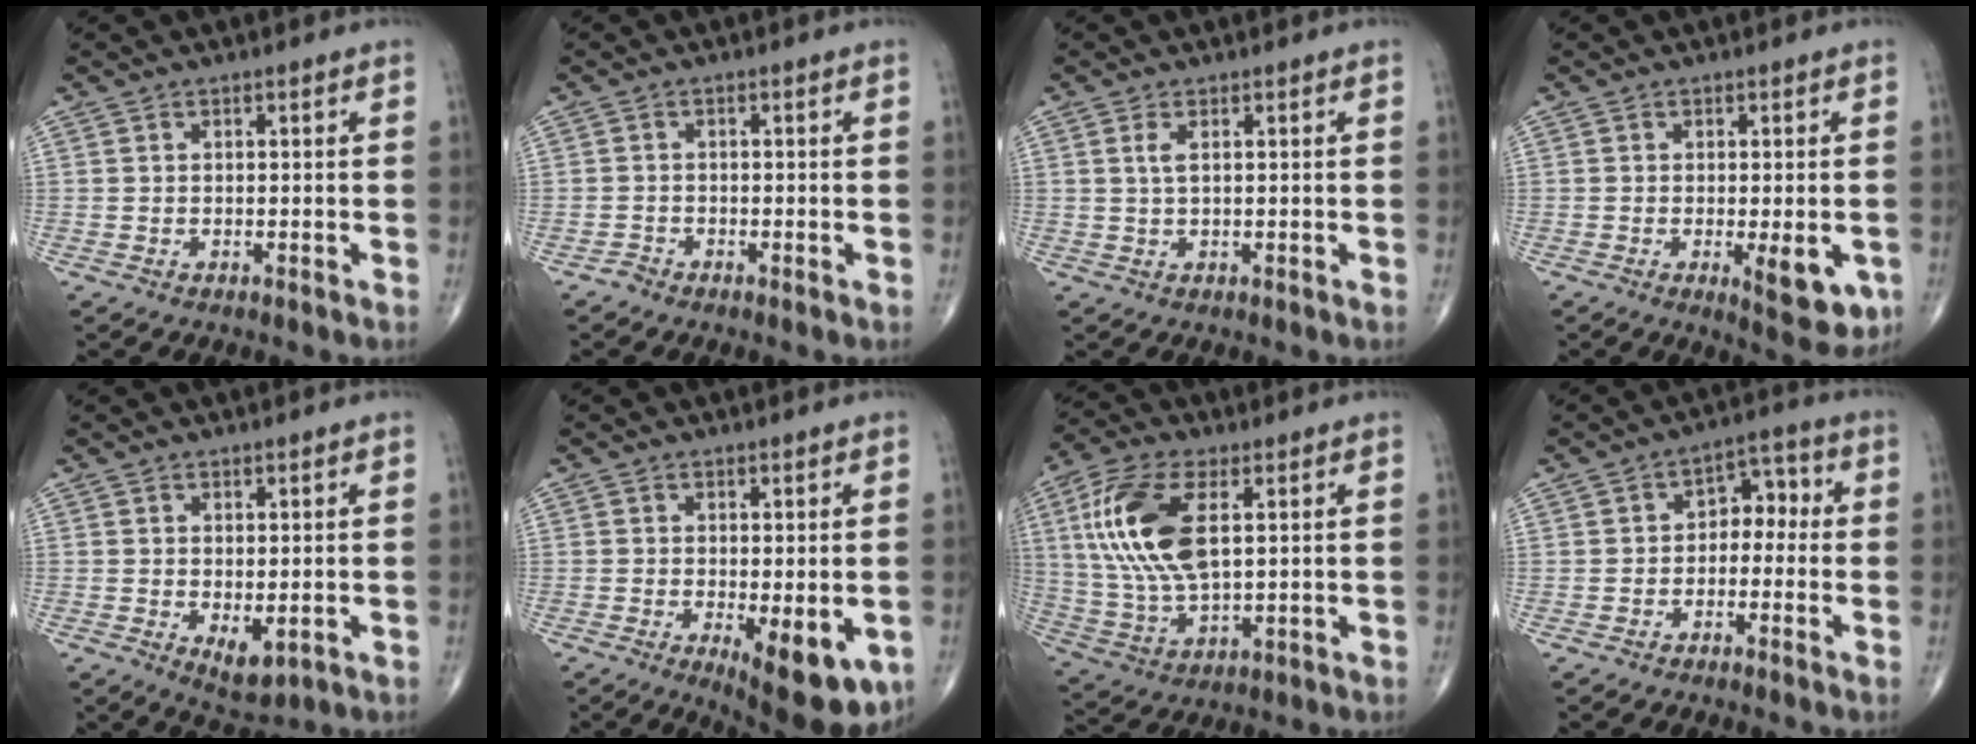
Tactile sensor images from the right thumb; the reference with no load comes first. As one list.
[{"total": 1.0, "force": [-0.9, 0.5, 0.0], "torque": [0.001, -0.001, -0.024]}, {"total": 1.8, "force": [0.6, 0.6, 1.6], "torque": [-0.042, 0.002, 0.018]}, {"total": 7.9, "force": [-2.3, 2.9, 7.0], "torque": [-0.076, -0.013, -0.025]}, {"total": 4.5, "force": [-0.8, 2.2, 3.8], "torque": [-0.052, -0.014, -0.001]}, {"total": 10.9, "force": [-3.6, 4.1, 9.4], "torque": [-0.116, -0.018, -0.042]}, {"total": 16.3, "force": [3.9, 7.7, 13.8], "torque": [-0.294, -0.003, 0.080]}, {"total": 5.6, "force": [-0.9, 4.0, 3.8], "torque": [-0.026, 0.034, -0.029]}]